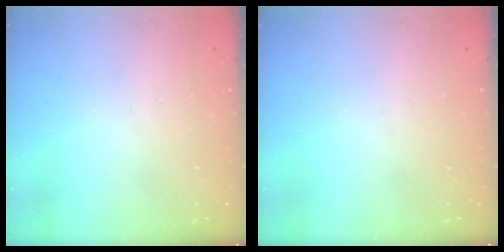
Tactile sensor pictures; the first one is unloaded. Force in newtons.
{"total": 0.0}